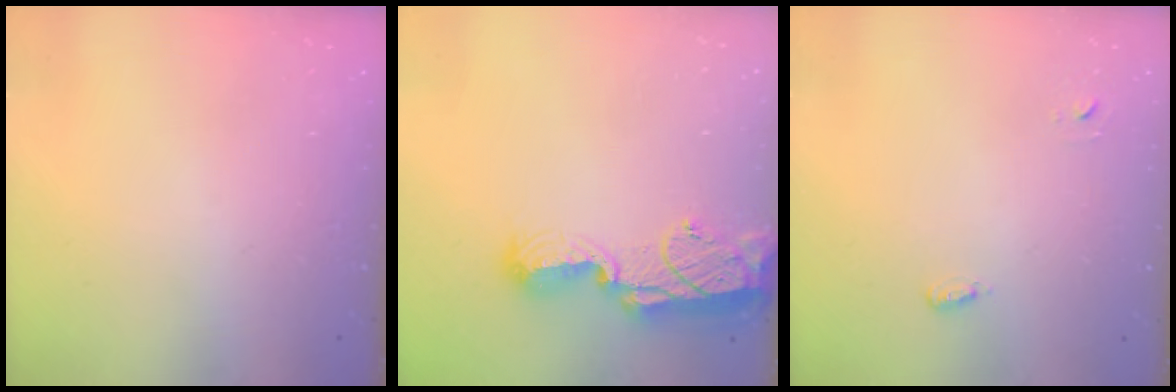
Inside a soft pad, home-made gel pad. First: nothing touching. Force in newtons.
{"total": 15.4, "press": 14.2, "slide": 6.0}
{"total": 3.2, "press": 2.9, "slide": 1.4}